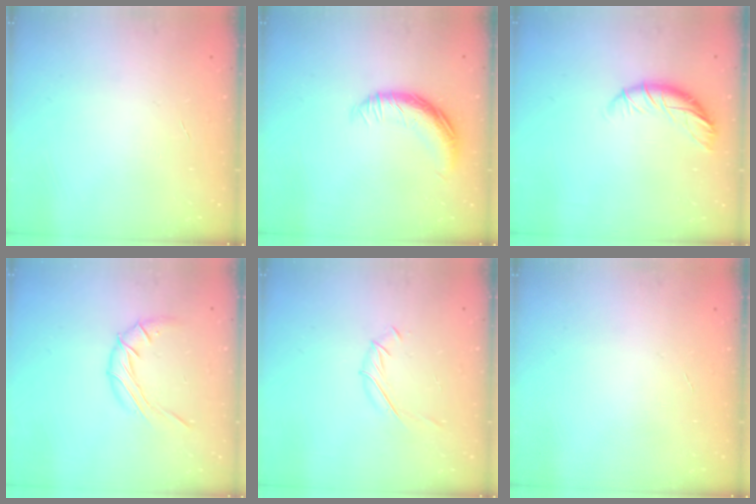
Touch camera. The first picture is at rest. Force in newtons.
{"total": 12.0, "press": 12.0, "slide": 0.6}
{"total": 9.9, "press": 9.9, "slide": 0.9}
{"total": 8.5, "press": 8.5, "slide": 0.7}
{"total": 3.6, "press": 3.5, "slide": 0.9}
{"total": 0.0}